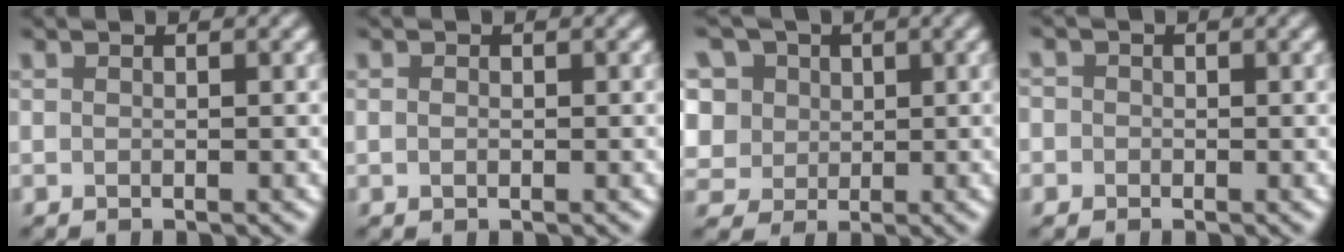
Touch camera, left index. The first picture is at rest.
{"total": 0.6, "force": [0.0, 0.5, 0.4], "torque": [-0.007, 0.000, 0.000]}
{"total": 11.5, "force": [5.2, 8.6, 5.5], "torque": [-0.125, 0.035, 0.066]}
{"total": 2.3, "force": [0.4, 2.2, 0.7], "torque": [0.009, 0.013, -0.018]}